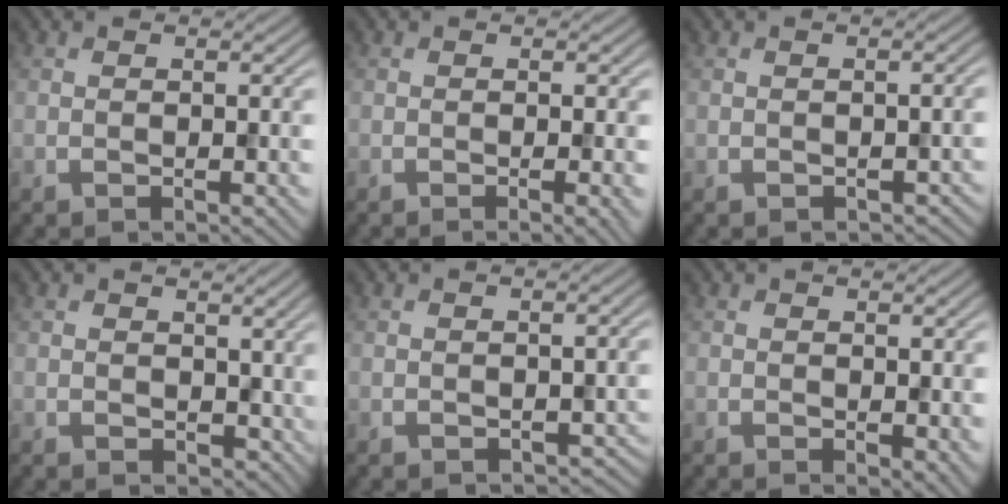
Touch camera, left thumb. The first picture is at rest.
{"total": 1.7, "force": [-0.4, 0.2, 1.6], "torque": [-0.024, -0.001, -0.009]}
{"total": 1.1, "force": [-0.6, 0.7, 0.7], "torque": [-0.012, -0.007, -0.007]}
{"total": 3.4, "force": [0.9, 2.6, 2.0], "torque": [-0.043, -0.008, 0.018]}
{"total": 1.9, "force": [-0.8, 1.4, 1.0], "torque": [-0.018, -0.014, -0.007]}
{"total": 2.1, "force": [0.1, 1.2, 1.7], "torque": [-0.020, -0.006, 0.005]}